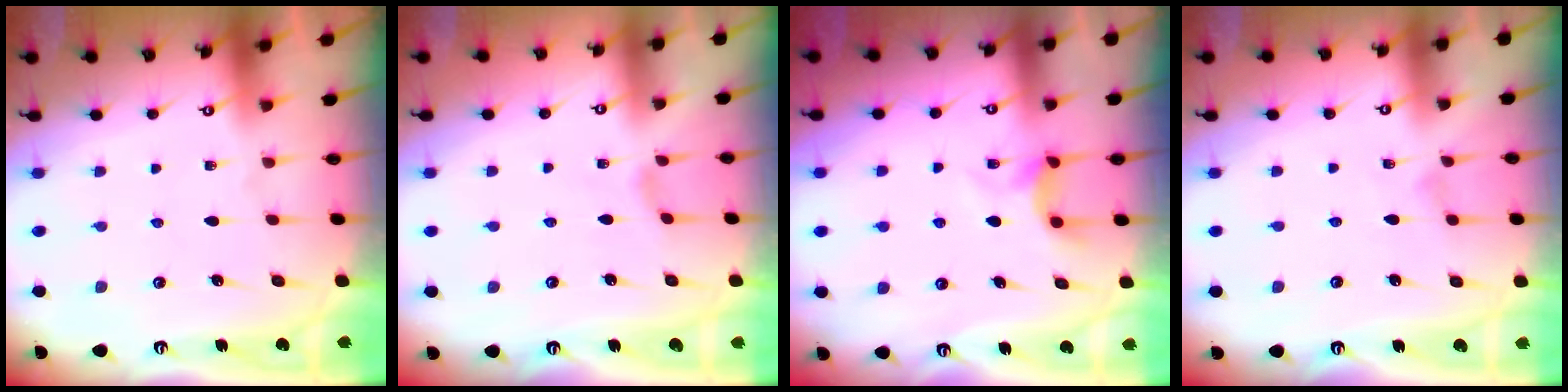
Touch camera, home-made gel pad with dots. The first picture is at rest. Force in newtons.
{"total": 1.1, "press": 1.1, "slide": 0.4}
{"total": 4.2, "press": 4.2, "slide": 0.6}
{"total": 0.0}